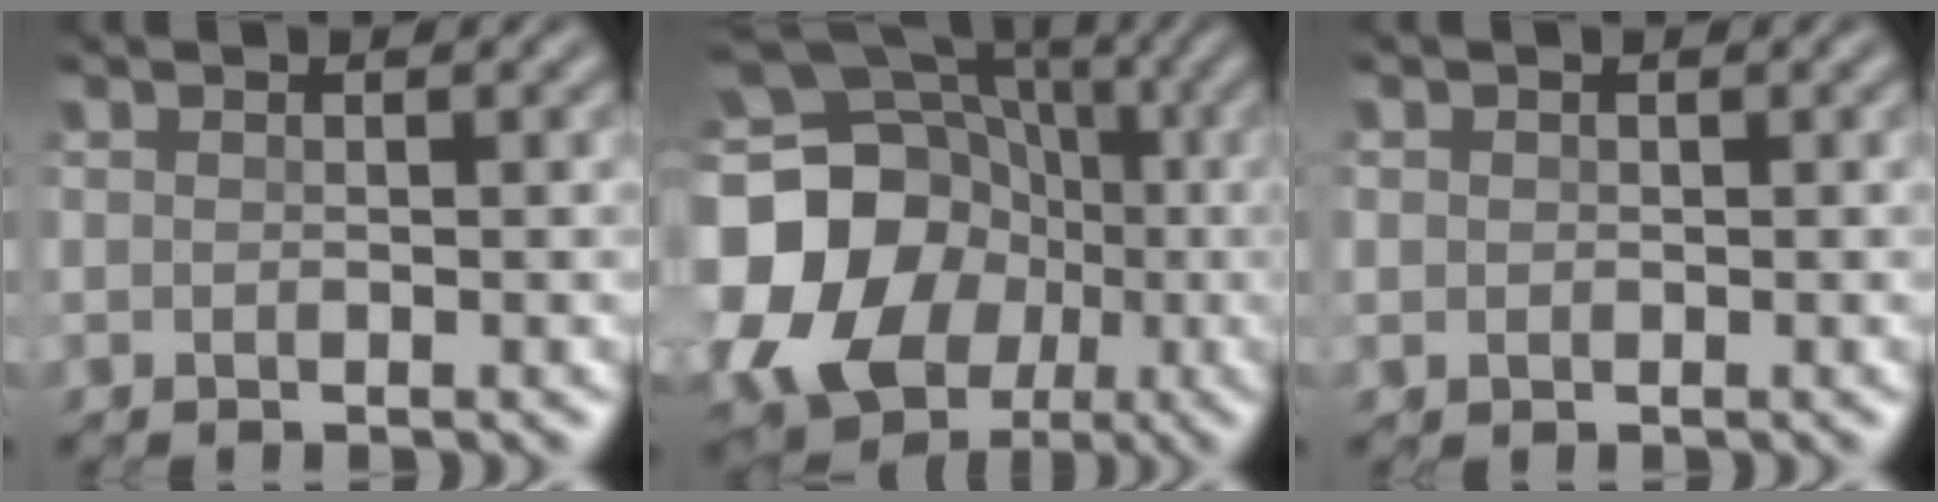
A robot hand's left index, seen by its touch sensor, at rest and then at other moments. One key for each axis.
{"total": 23.2, "fx": -3.8, "fy": 20.7, "fz": 9.6, "tx": -0.194, "ty": -0.019, "tz": -0.101}
{"total": 1.6, "fx": 0.4, "fy": 1.4, "fz": 0.6, "tx": -0.008, "ty": 0.012, "tz": 0.001}